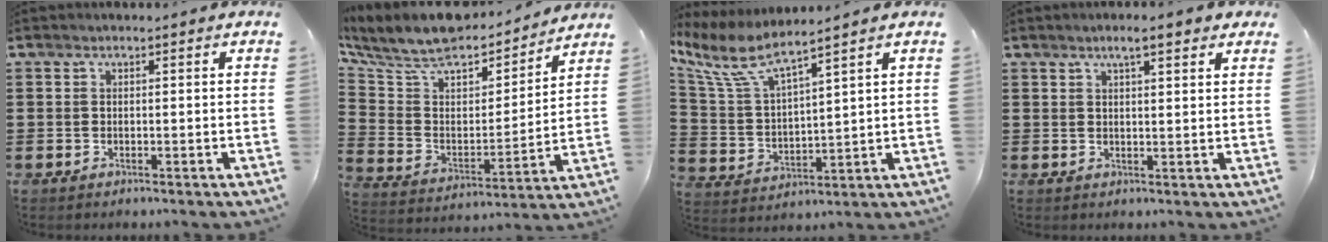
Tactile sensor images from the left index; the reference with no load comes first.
{"total": 10.2, "force": [9.0, 2.9, 3.7], "torque": [-0.118, -0.064, 0.158]}
{"total": 6.9, "force": [5.4, 1.4, 4.1], "torque": [-0.113, -0.032, 0.089]}
{"total": 3.8, "force": [2.7, 0.5, 2.6], "torque": [-0.057, 0.005, 0.045]}